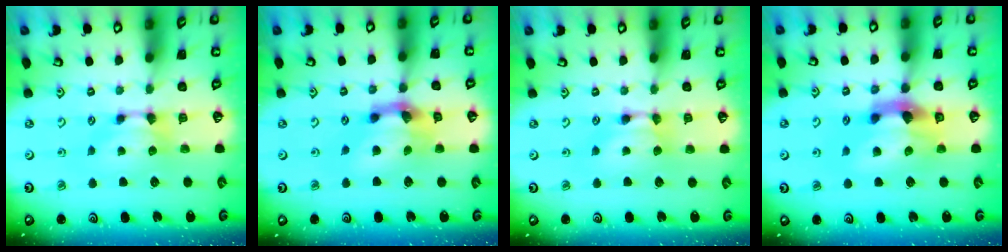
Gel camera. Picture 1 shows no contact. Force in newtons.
{"total": 7.1, "press": 6.6, "slide": 2.4}
{"total": 1.8, "press": 1.7, "slide": 0.1}
{"total": 6.3, "press": 6.0, "slide": 2.1}